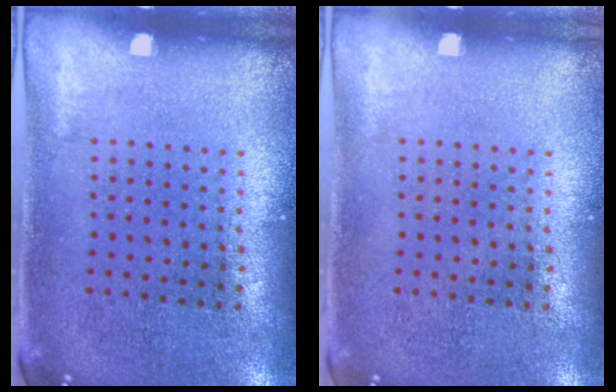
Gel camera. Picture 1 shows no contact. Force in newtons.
{"total": 0.0}